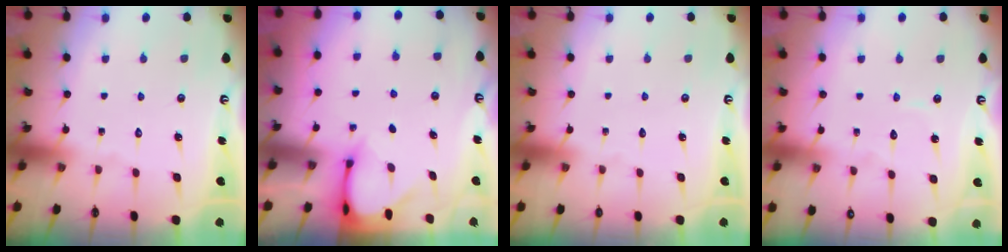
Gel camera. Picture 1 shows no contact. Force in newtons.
{"total": 3.4, "press": 3.4, "slide": 0.3}
{"total": 0.0}
{"total": 4.1, "press": 4.1, "slide": 0.3}